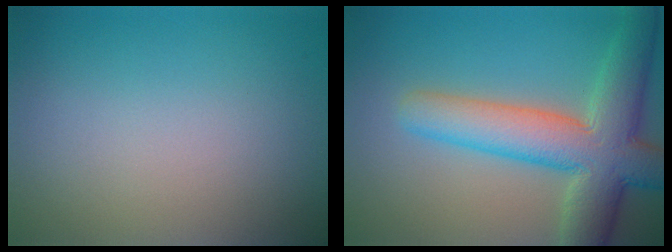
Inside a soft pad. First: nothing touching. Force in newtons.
{"total": 9.1, "press": 9.1, "slide": 0.3}